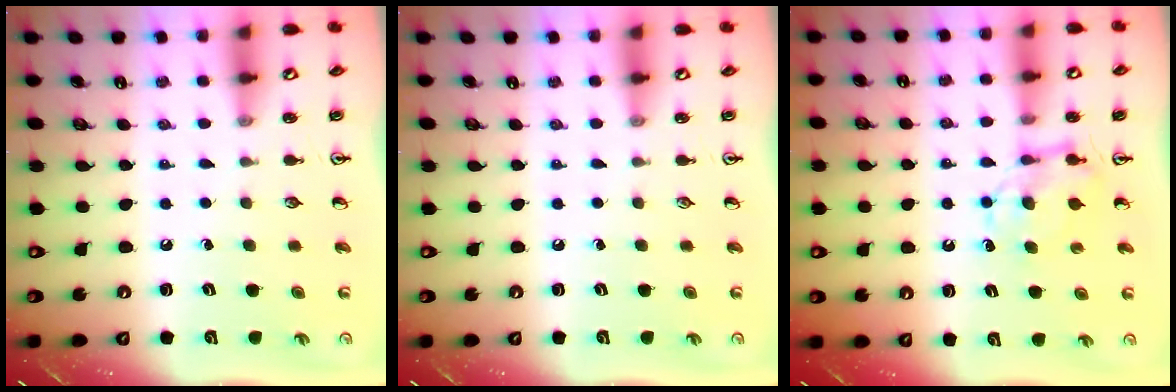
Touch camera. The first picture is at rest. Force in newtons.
{"total": 0.0}
{"total": 6.5, "press": 6.5, "slide": 0.3}